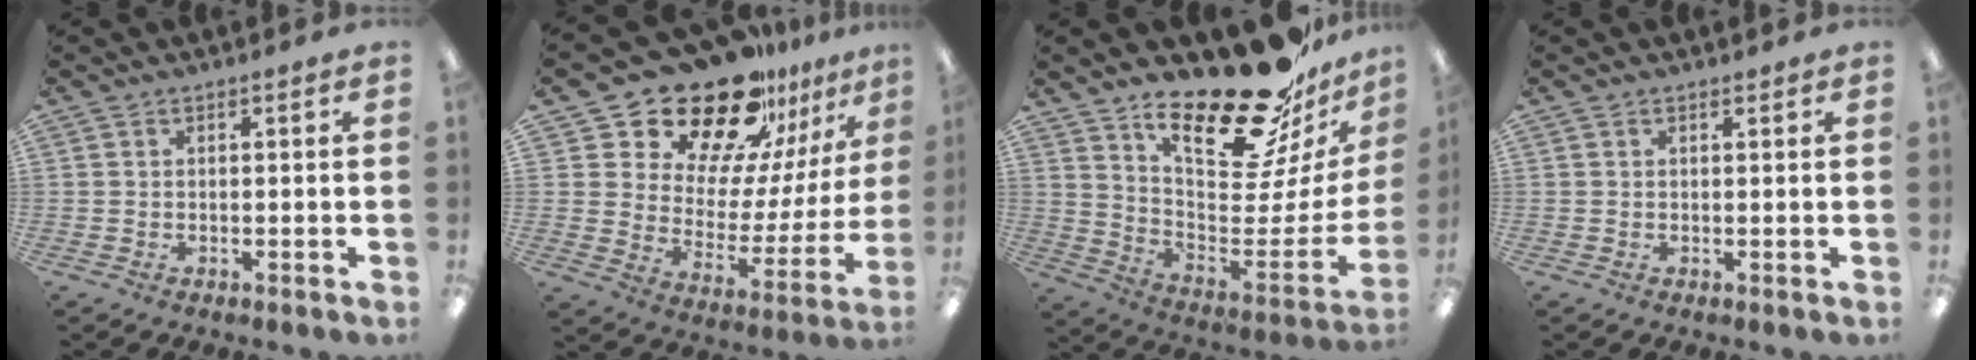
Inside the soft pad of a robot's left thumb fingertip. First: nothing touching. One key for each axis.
{"total": 24.6, "fx": 20.4, "fy": 10.4, "fz": 9.0, "tx": -0.162, "ty": -0.143, "tz": 0.366}
{"total": 24.9, "fx": 19.7, "fy": 7.4, "fz": 13.3, "tx": -0.180, "ty": -0.151, "tz": 0.328}
{"total": 0.7, "fx": 0.6, "fy": 0.3, "fz": 0.0, "tx": 0.007, "ty": -0.003, "tz": 0.009}